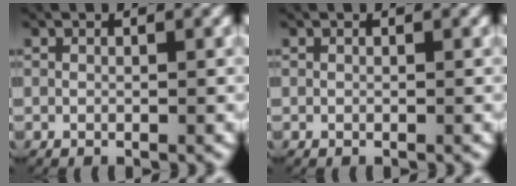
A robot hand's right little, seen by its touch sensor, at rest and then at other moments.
{"total": 0.0}